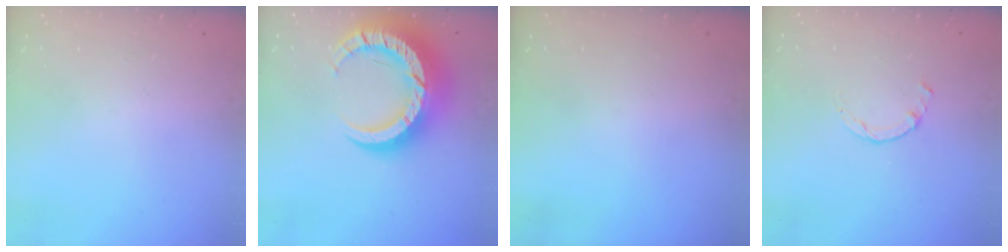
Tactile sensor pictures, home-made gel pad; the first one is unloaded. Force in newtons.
{"total": 17.5, "press": 17.4, "slide": 1.5}
{"total": 0.0}
{"total": 0.0}